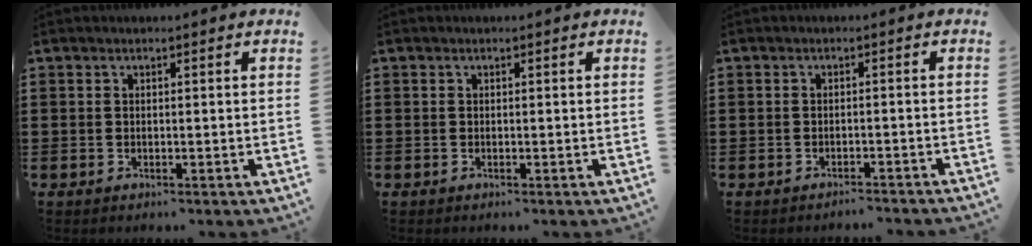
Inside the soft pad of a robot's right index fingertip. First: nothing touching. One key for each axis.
{"total": 0.0}
{"total": 1.4, "fx": -1.4, "fy": 0.1, "fz": 0.1, "tx": -0.006, "ty": 0.001, "tz": -0.031}